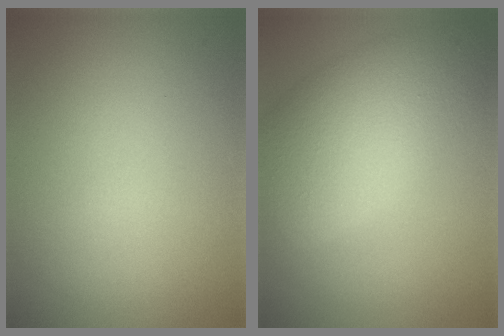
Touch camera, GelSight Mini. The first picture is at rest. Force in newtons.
{"total": 7.8, "press": 7.8, "slide": 0.3}